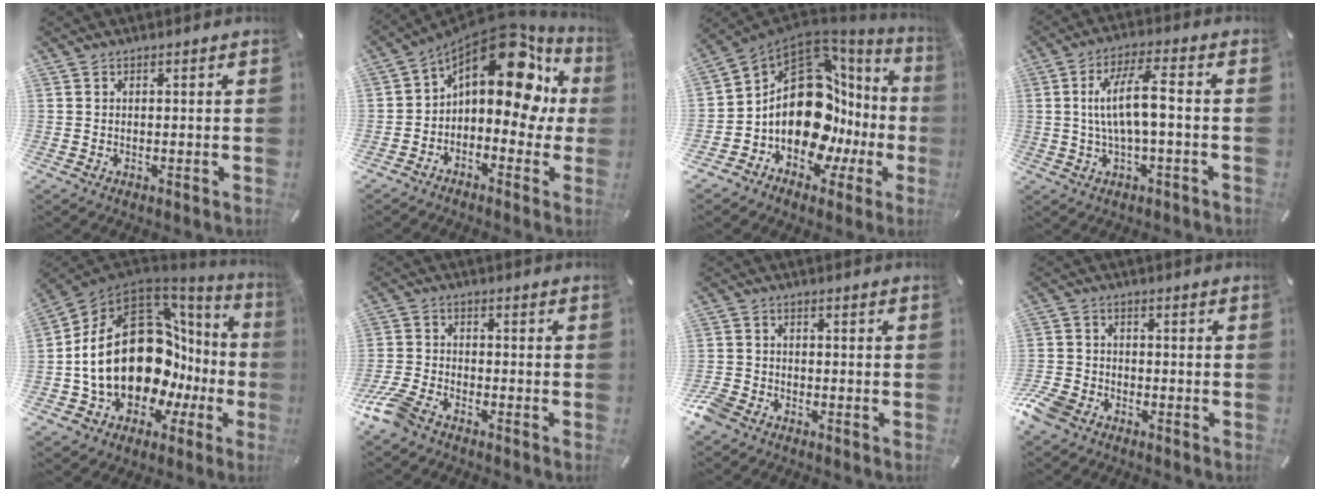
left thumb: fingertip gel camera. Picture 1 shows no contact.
{"total": 16.4, "force": [7.0, 8.4, 12.2], "torque": [-0.178, -0.058, 0.108]}
{"total": 19.7, "force": [-0.2, 13.2, 14.7], "torque": [-0.253, -0.048, 0.006]}
{"total": 10.2, "force": [0.0, 2.8, 9.8], "torque": [-0.189, 0.008, -0.003]}
{"total": 25.8, "force": [0.9, 16.9, 19.5], "torque": [-0.365, -0.034, 0.041]}
{"total": 7.7, "force": [-5.5, 3.4, 4.0], "torque": [-0.108, 0.010, -0.112]}
{"total": 4.4, "force": [-3.1, 2.7, 1.5], "torque": [-0.046, 0.011, -0.064]}
{"total": 6.9, "force": [-4.5, 4.2, 3.0], "torque": [-0.079, 0.016, -0.090]}